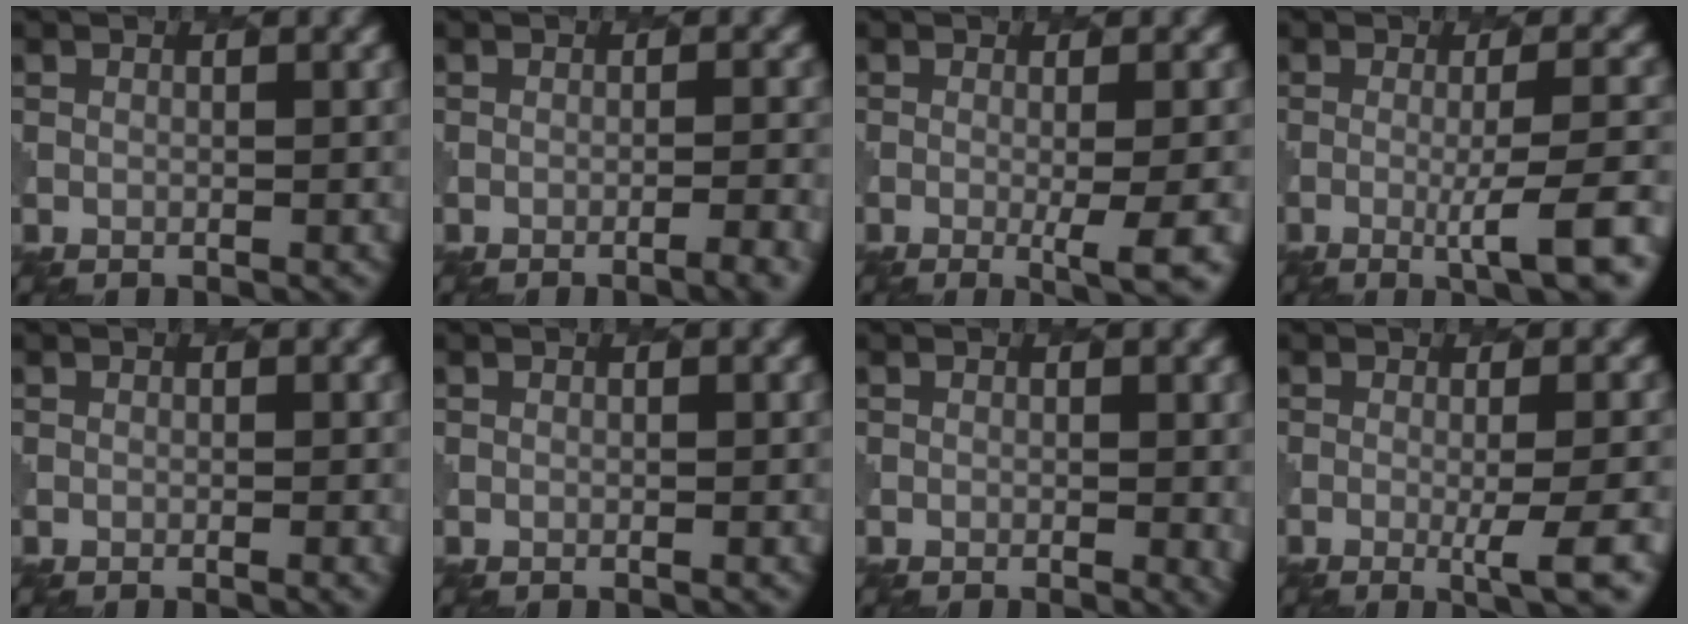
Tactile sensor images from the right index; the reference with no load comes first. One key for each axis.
{"total": 3.7, "fx": -2.4, "fy": 0.9, "fz": 2.6, "tx": -0.020, "ty": 0.016, "tz": -0.035}
{"total": 4.7, "fx": -1.1, "fy": 1.0, "fz": 4.5, "tx": -0.062, "ty": -0.004, "tz": -0.015}
{"total": 5.2, "fx": -1.6, "fy": 0.6, "fz": 4.9, "tx": -0.071, "ty": 0.003, "tz": -0.034}
{"total": 0.8, "fx": -0.2, "fy": 0.2, "fz": 0.7, "tx": -0.007, "ty": 0.002, "tz": -0.003}
{"total": 0.0}
{"total": 1.7, "fx": -0.3, "fy": 0.6, "fz": 1.6, "tx": -0.023, "ty": -0.004, "tz": -0.002}
{"total": 4.3, "fx": -1.1, "fy": 0.8, "fz": 4.1, "tx": -0.056, "ty": -0.001, "tz": -0.020}